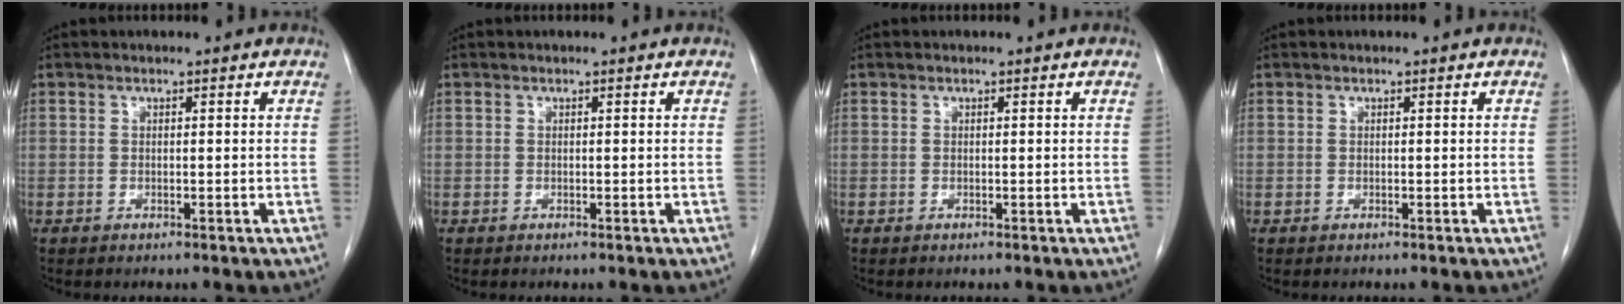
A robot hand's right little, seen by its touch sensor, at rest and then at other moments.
{"total": 0.0}
{"total": 0.0}
{"total": 0.0}